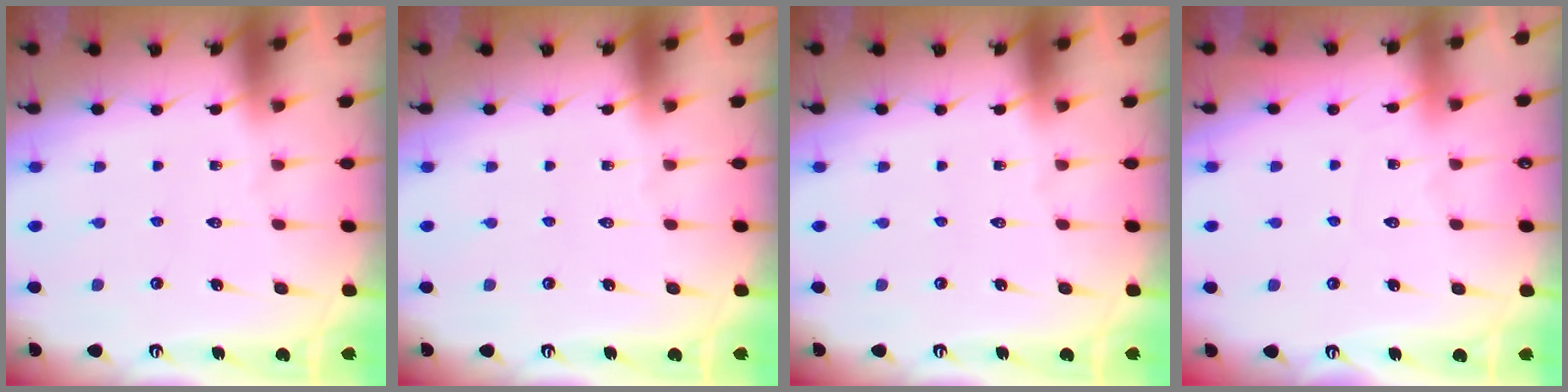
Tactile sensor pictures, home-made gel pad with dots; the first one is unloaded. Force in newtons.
{"total": 0.0}
{"total": 0.0}
{"total": 3.5, "press": 3.4, "slide": 0.6}